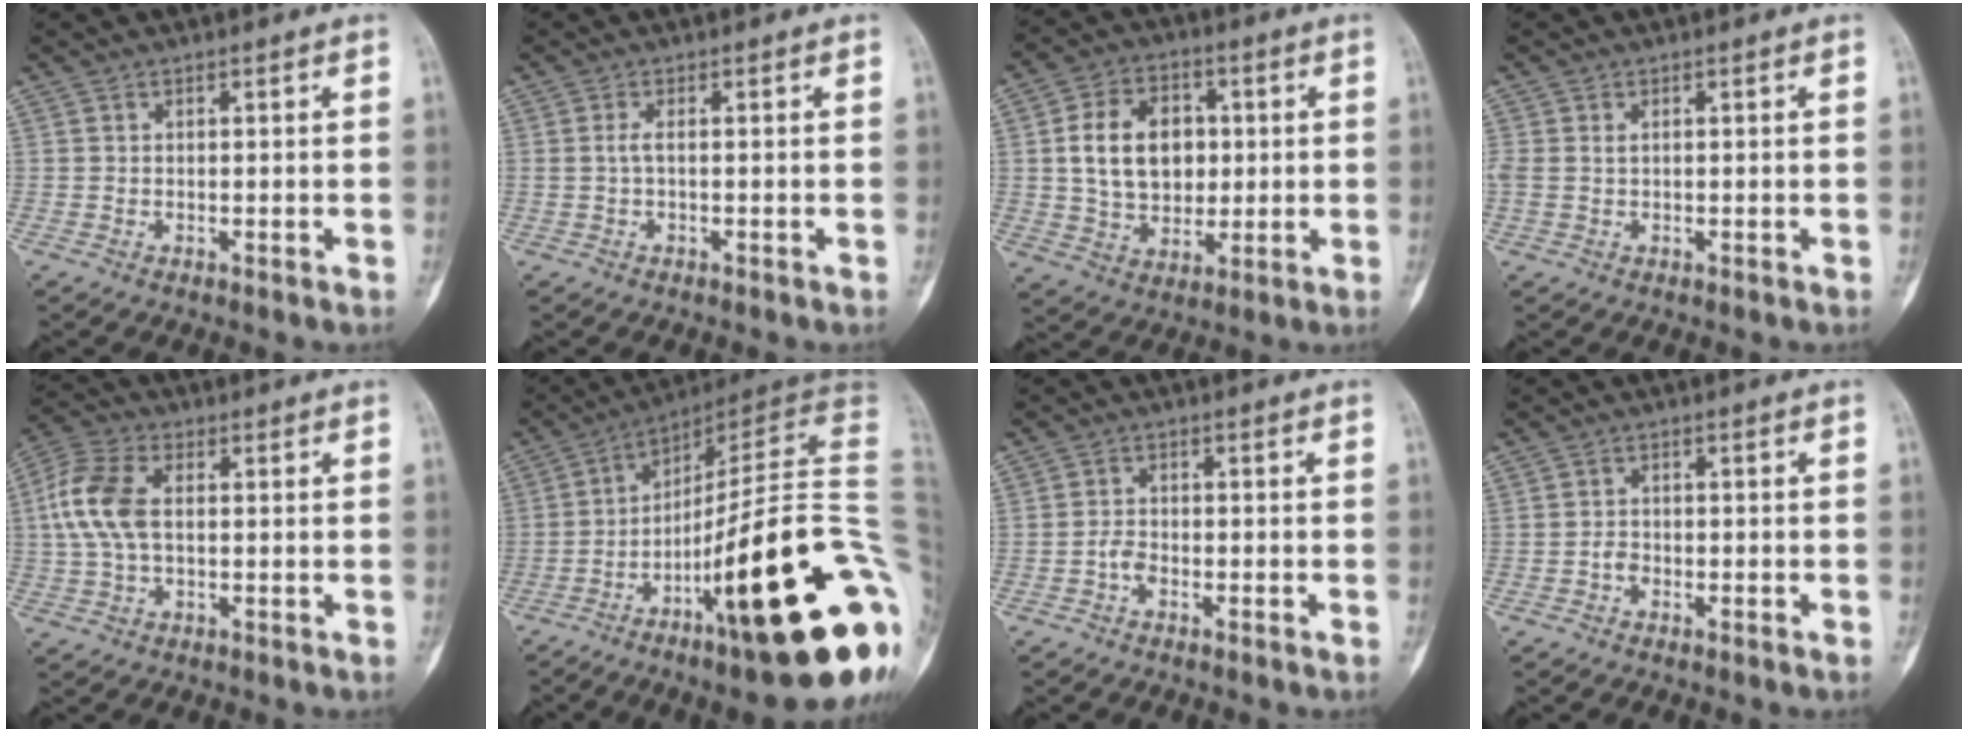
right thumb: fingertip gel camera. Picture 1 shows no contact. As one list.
[{"total": 1.4, "force": [0.0, 0.3, 1.4], "torque": [-0.036, 0.001, 0.001]}, {"total": 13.4, "force": [1.7, 9.8, 9.0], "torque": [-0.117, 0.000, 0.032]}, {"total": 2.7, "force": [0.4, 1.6, 2.2], "torque": [-0.073, 0.010, 0.011]}, {"total": 10.3, "force": [0.9, 6.0, 8.4], "torque": [-0.195, 0.020, 0.013]}, {"total": 29.7, "force": [-8.3, 4.1, 28.2], "torque": [-0.324, 0.031, -0.130]}, {"total": 2.1, "force": [-1.2, 1.1, 1.3], "torque": [-0.026, 0.008, -0.027]}, {"total": 1.5, "force": [-0.9, 1.0, 0.8], "torque": [-0.008, 0.005, -0.019]}]